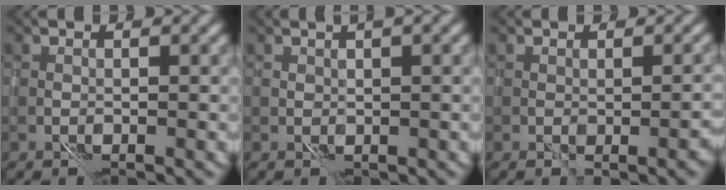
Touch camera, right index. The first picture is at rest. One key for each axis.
{"total": 2.2, "fx": 0.9, "fy": 0.9, "fz": 1.8, "tx": -0.020, "ty": 0.014, "tz": 0.016}
{"total": 1.8, "fx": 0.2, "fy": 0.3, "fz": 1.7, "tx": -0.021, "ty": 0.003, "tz": 0.013}